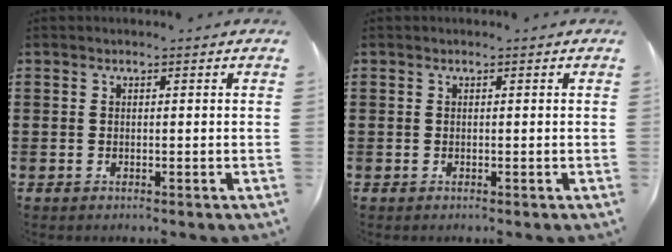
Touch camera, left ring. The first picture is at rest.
{"total": 0.0}